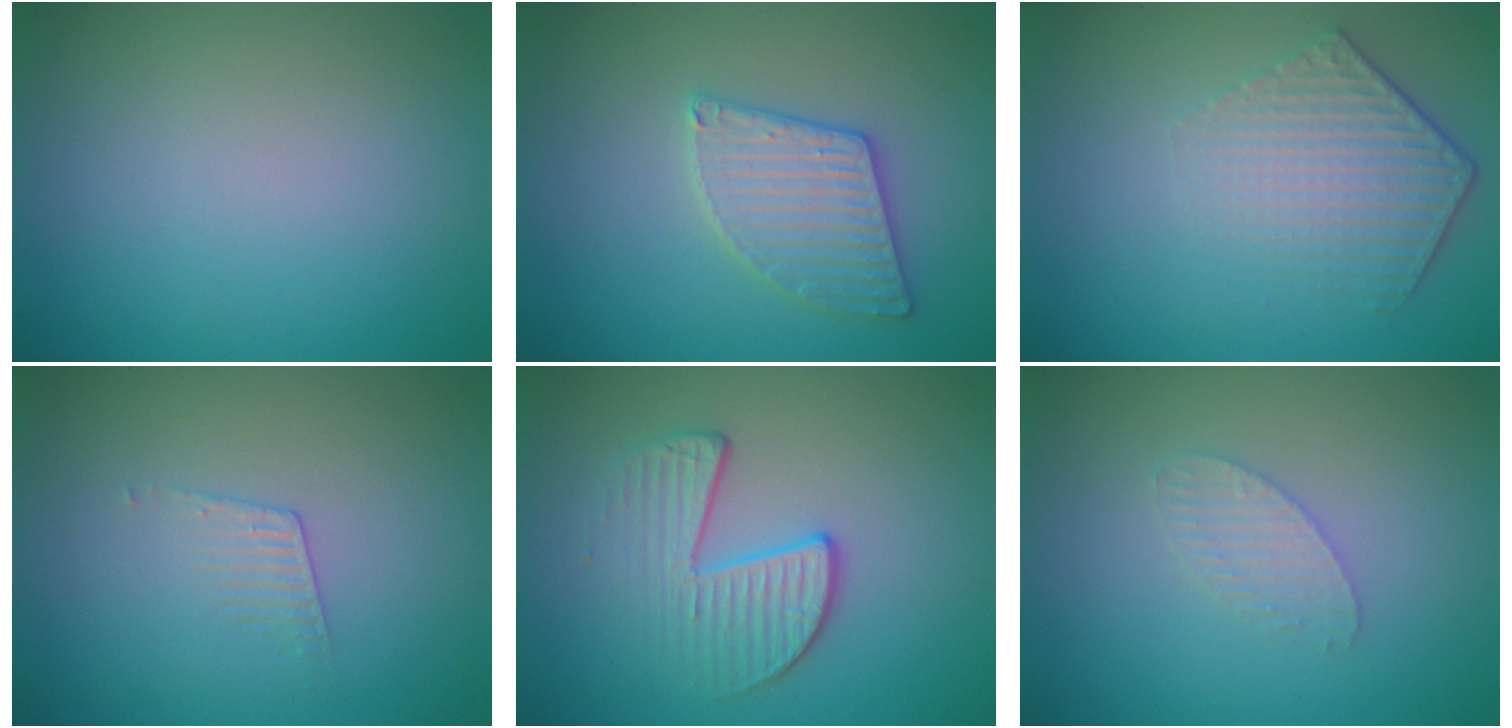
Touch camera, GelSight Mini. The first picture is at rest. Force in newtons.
{"total": 3.2, "press": 3.2, "slide": 0.1}
{"total": 4.3, "press": 3.1, "slide": 3.1}
{"total": 1.1, "press": 0.2, "slide": 1.1}
{"total": 3.5, "press": 2.8, "slide": 2.1}
{"total": 1.6, "press": 1.6, "slide": 0.1}